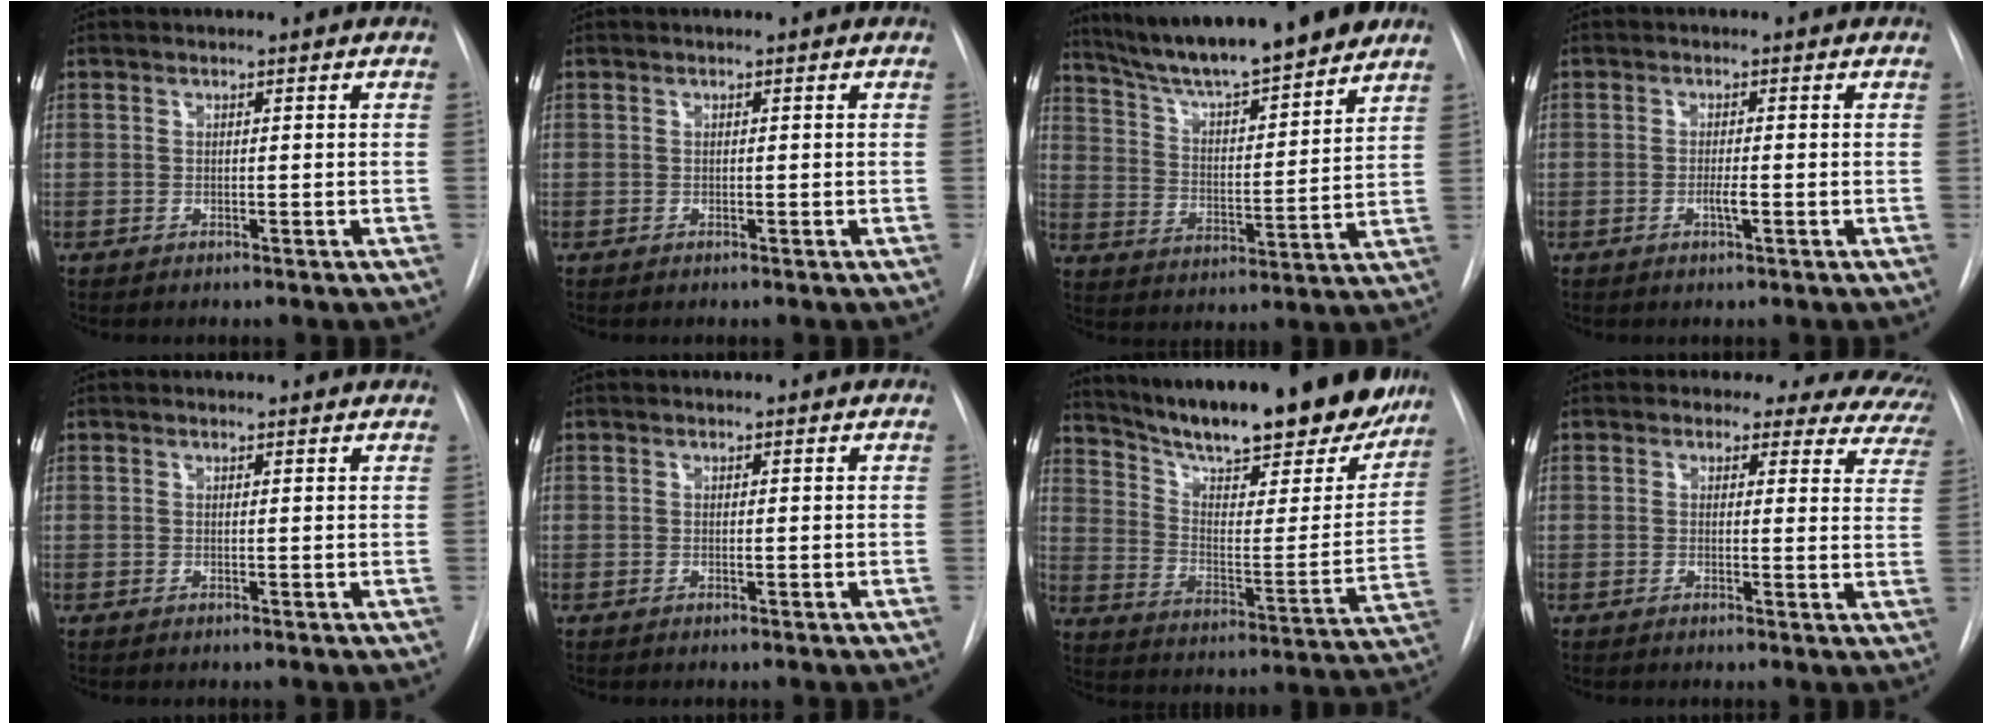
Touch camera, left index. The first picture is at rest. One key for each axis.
{"total": 0.0}
{"total": 17.8, "fx": 15.2, "fy": 1.8, "fz": 9.1, "tx": -0.146, "ty": 0.003, "tz": 0.243}
{"total": 1.6, "fx": -0.6, "fy": 0.1, "fz": 1.5, "tx": -0.029, "ty": -0.002, "tz": -0.011}
{"total": 2.8, "fx": 2.7, "fy": 0.6, "fz": 0.5, "tx": -0.013, "ty": 0.011, "tz": 0.024}
{"total": 0.0}
{"total": 29.0, "fx": 24.5, "fy": 6.2, "fz": 14.1, "tx": -0.225, "ty": -0.049, "tz": 0.332}
{"total": 13.7, "fx": 11.8, "fy": 6.0, "fz": 3.6, "tx": -0.013, "ty": -0.028, "tz": 0.094}